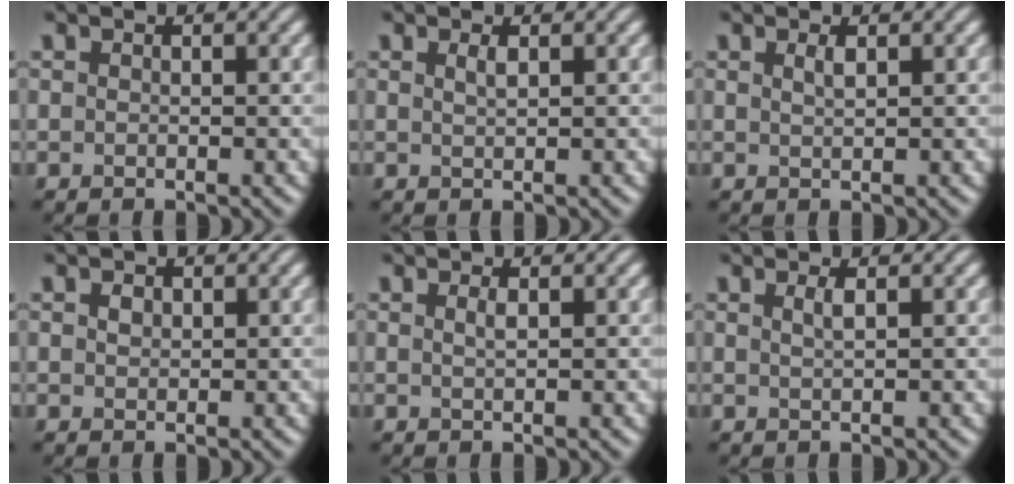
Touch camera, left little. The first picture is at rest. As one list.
[{"total": 0.9, "force": [0.5, 0.3, 0.8], "torque": [-0.012, 0.002, 0.008]}, {"total": 1.0, "force": [0.5, 0.3, 0.8], "torque": [-0.012, 0.002, 0.008]}, {"total": 0.9, "force": [0.4, 0.7, 0.5], "torque": [-0.011, 0.000, 0.006]}, {"total": 0.9, "force": [0.3, 0.3, 0.8], "torque": [-0.013, 0.004, 0.004]}, {"total": 1.2, "force": [0.5, 0.4, 1.1], "torque": [-0.015, 0.003, 0.006]}]